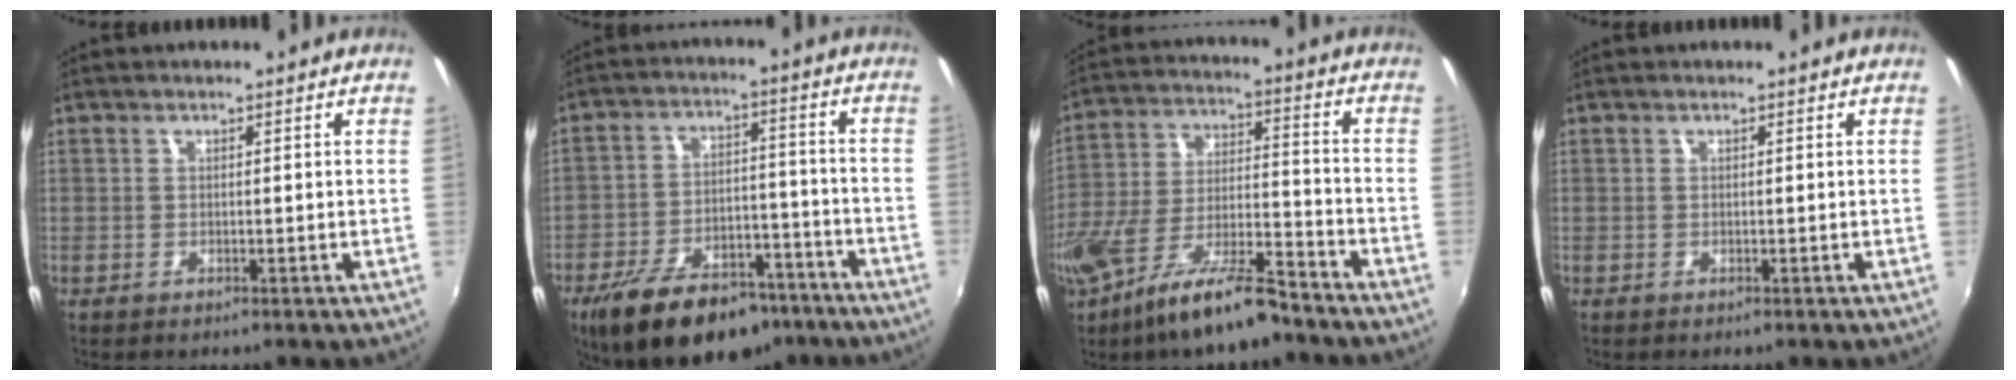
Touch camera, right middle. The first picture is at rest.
{"total": 19.0, "force": [-13.3, 9.0, 10.2], "torque": [-0.197, -0.008, -0.196]}
{"total": 14.4, "force": [-9.8, 3.6, 9.9], "torque": [-0.195, -0.025, -0.174]}
{"total": 0.0}